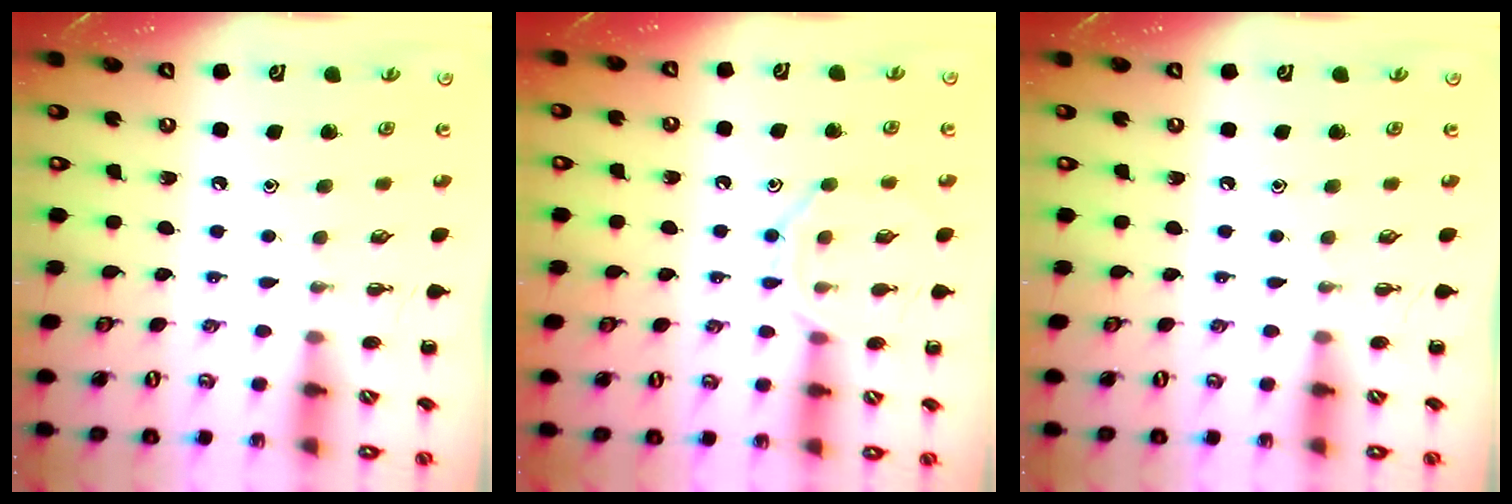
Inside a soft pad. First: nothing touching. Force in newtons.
{"total": 10.2, "press": 10.1, "slide": 0.6}
{"total": 0.0}